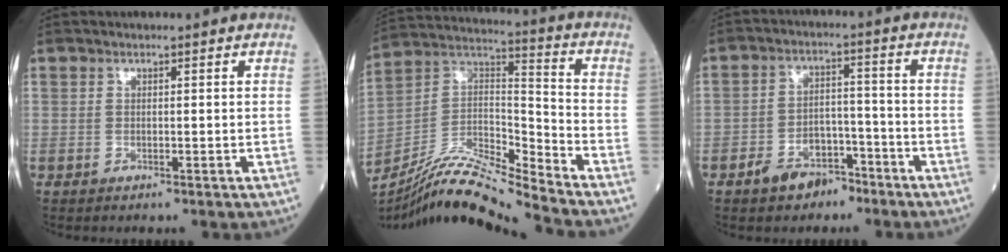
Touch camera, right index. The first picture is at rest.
{"total": 14.8, "force": [-13.9, -1.3, 4.8], "torque": [-0.085, 0.034, -0.258]}
{"total": 6.2, "force": [-4.4, 3.7, 2.3], "torque": [-0.043, 0.014, -0.068]}